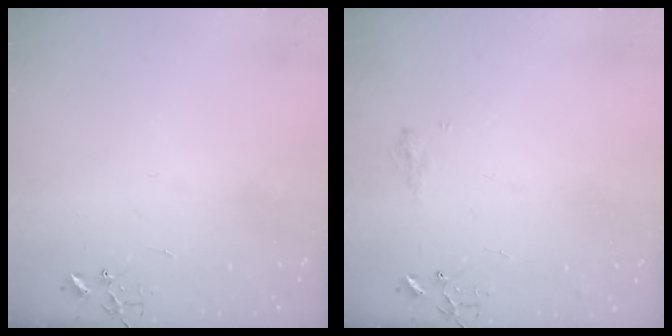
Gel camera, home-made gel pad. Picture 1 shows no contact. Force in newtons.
{"total": 7.7, "press": 7.7, "slide": 0.9}